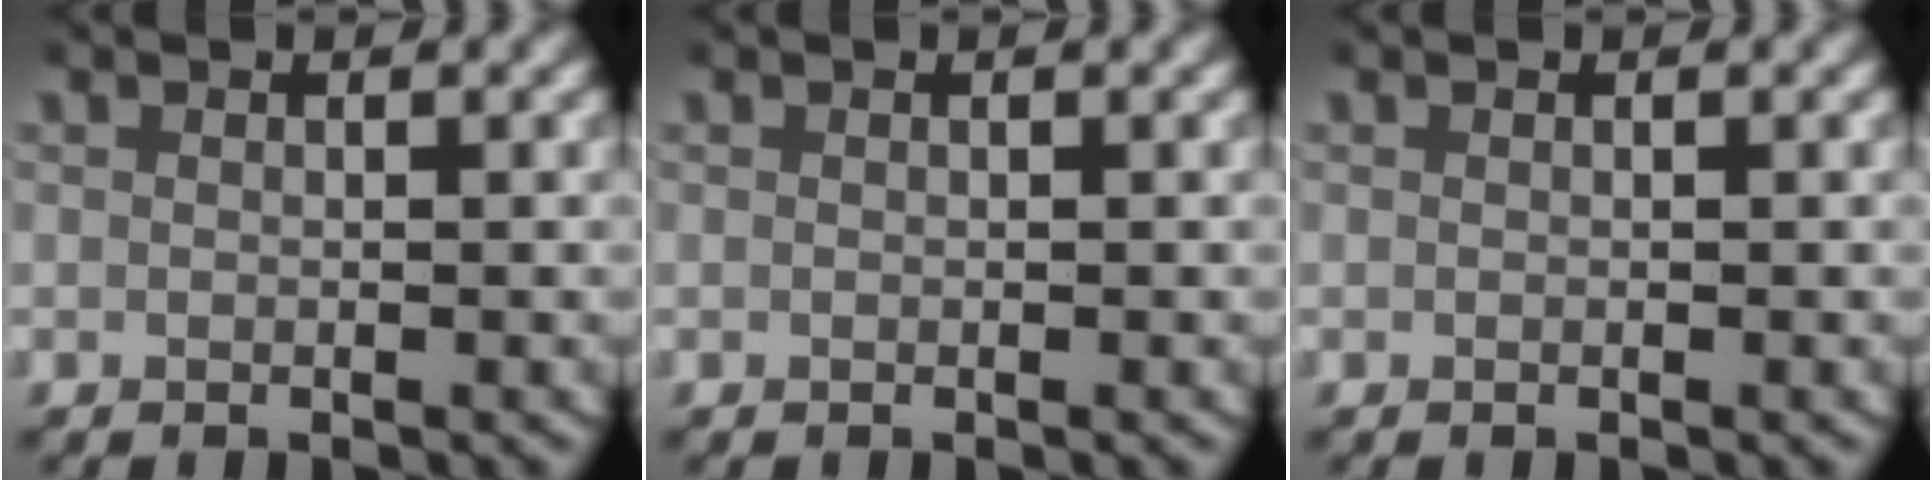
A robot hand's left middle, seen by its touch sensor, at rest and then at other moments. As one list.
[{"total": 0.0}, {"total": 0.0}]